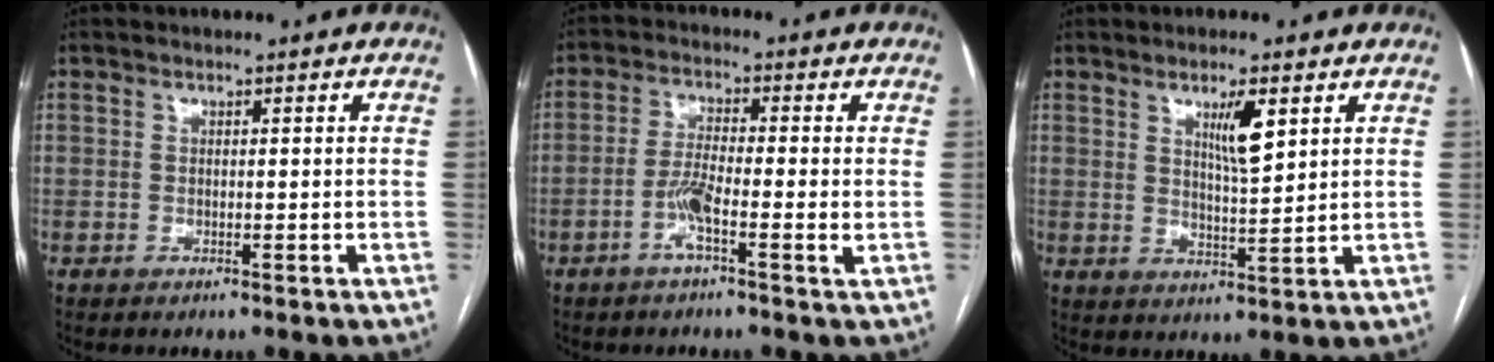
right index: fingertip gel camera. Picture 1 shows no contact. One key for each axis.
{"total": 5.2, "fx": -1.8, "fy": 0.1, "fz": 4.9, "tx": -0.098, "ty": 0.000, "tz": -0.038}
{"total": 5.5, "fx": 2.6, "fy": 0.7, "fz": 4.8, "tx": -0.083, "ty": -0.006, "tz": 0.047}